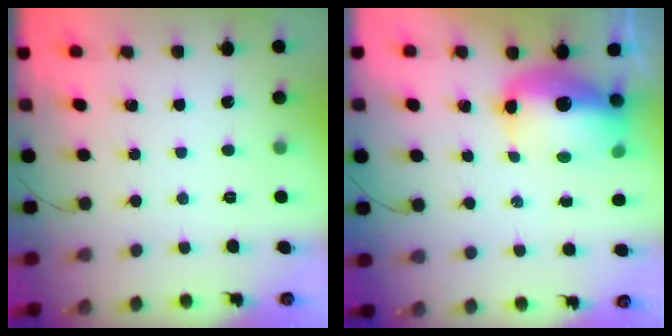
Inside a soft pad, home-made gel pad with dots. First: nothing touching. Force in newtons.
{"total": 13.8, "press": 13.4, "slide": 3.2}